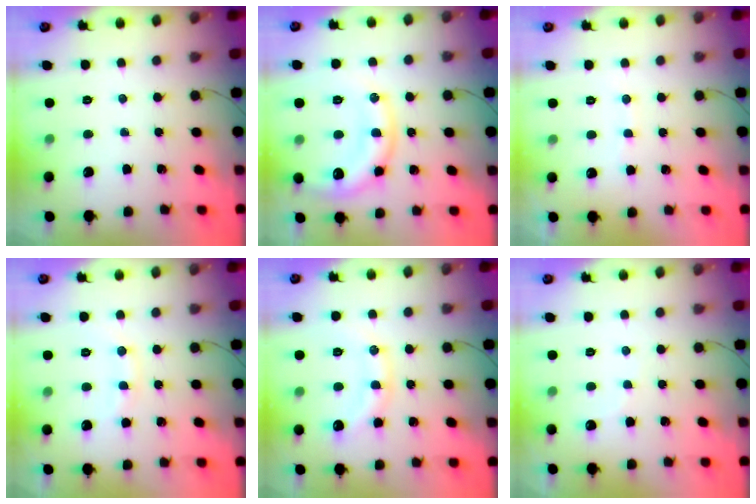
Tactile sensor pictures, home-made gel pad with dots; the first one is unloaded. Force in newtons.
{"total": 14.9, "press": 14.9, "slide": 1.1}
{"total": 4.8, "press": 4.8, "slide": 0.7}
{"total": 8.4, "press": 8.3, "slide": 1.6}
{"total": 12.6, "press": 12.6, "slide": 0.5}
{"total": 5.7, "press": 5.6, "slide": 1.1}